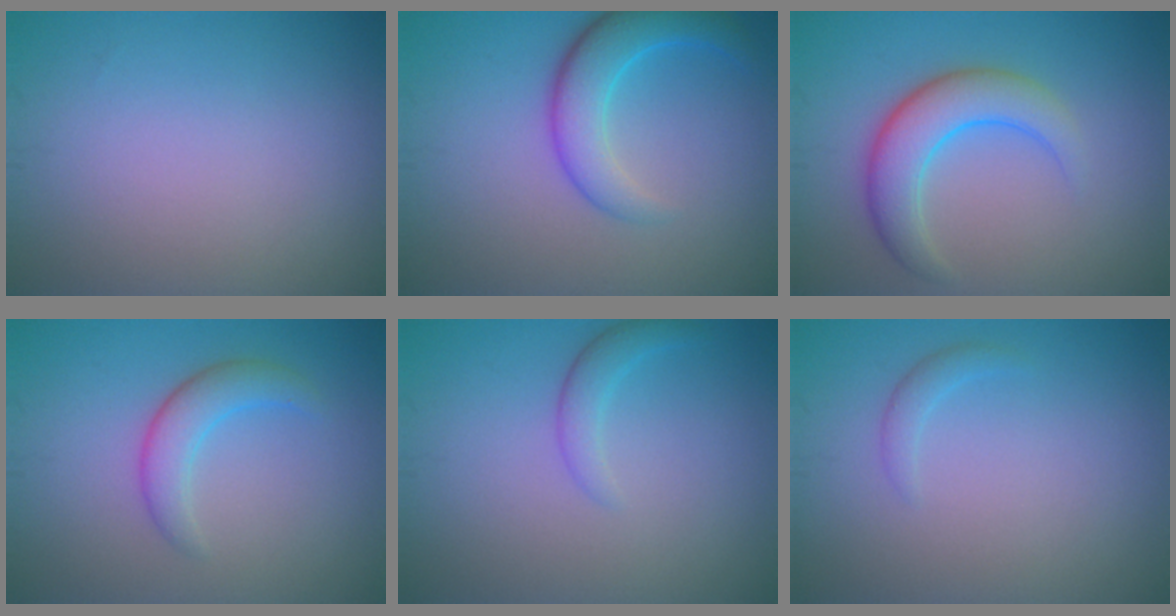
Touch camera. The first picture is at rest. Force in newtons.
{"total": 4.6, "press": 4.6, "slide": 0.2}
{"total": 5.0, "press": 5.0, "slide": 0.1}
{"total": 2.9, "press": 2.9, "slide": 0.2}
{"total": 1.7, "press": 1.7, "slide": 0.1}
{"total": 1.0, "press": 1.0, "slide": 0.0}